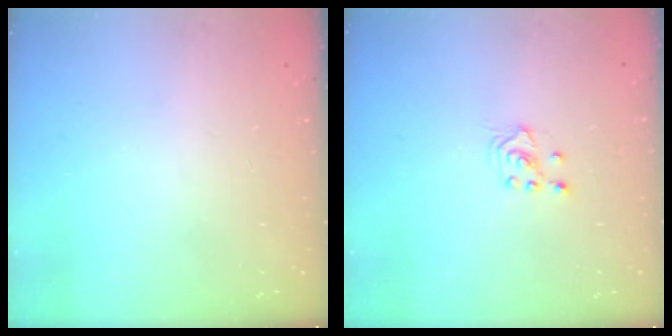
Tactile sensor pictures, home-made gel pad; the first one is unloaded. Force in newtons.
{"total": 2.7, "press": 2.5, "slide": 0.9}